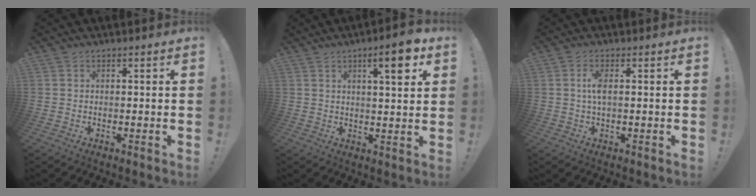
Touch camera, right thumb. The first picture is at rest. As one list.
[{"total": 8.4, "force": [4.1, 1.6, 7.2], "torque": [-0.093, -0.014, 0.056]}, {"total": 3.8, "force": [0.3, 1.1, 3.7], "torque": [-0.071, -0.001, -0.001]}]